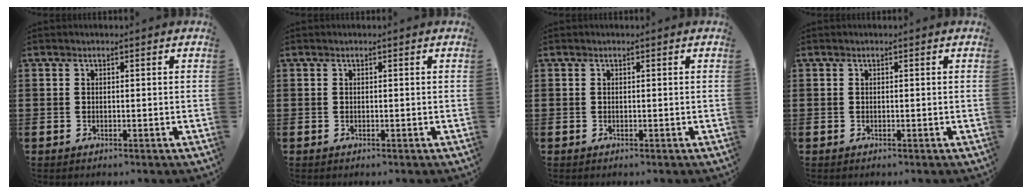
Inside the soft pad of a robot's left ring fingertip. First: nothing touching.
{"total": 0.0}
{"total": 0.0}
{"total": 0.0}